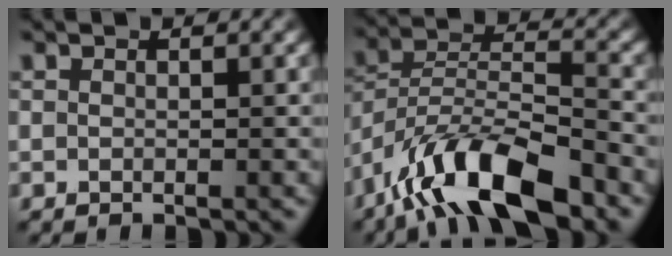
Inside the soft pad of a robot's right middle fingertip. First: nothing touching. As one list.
[{"total": 10.7, "force": [-7.5, 3.4, 6.9], "torque": [-0.115, 0.013, -0.147]}]